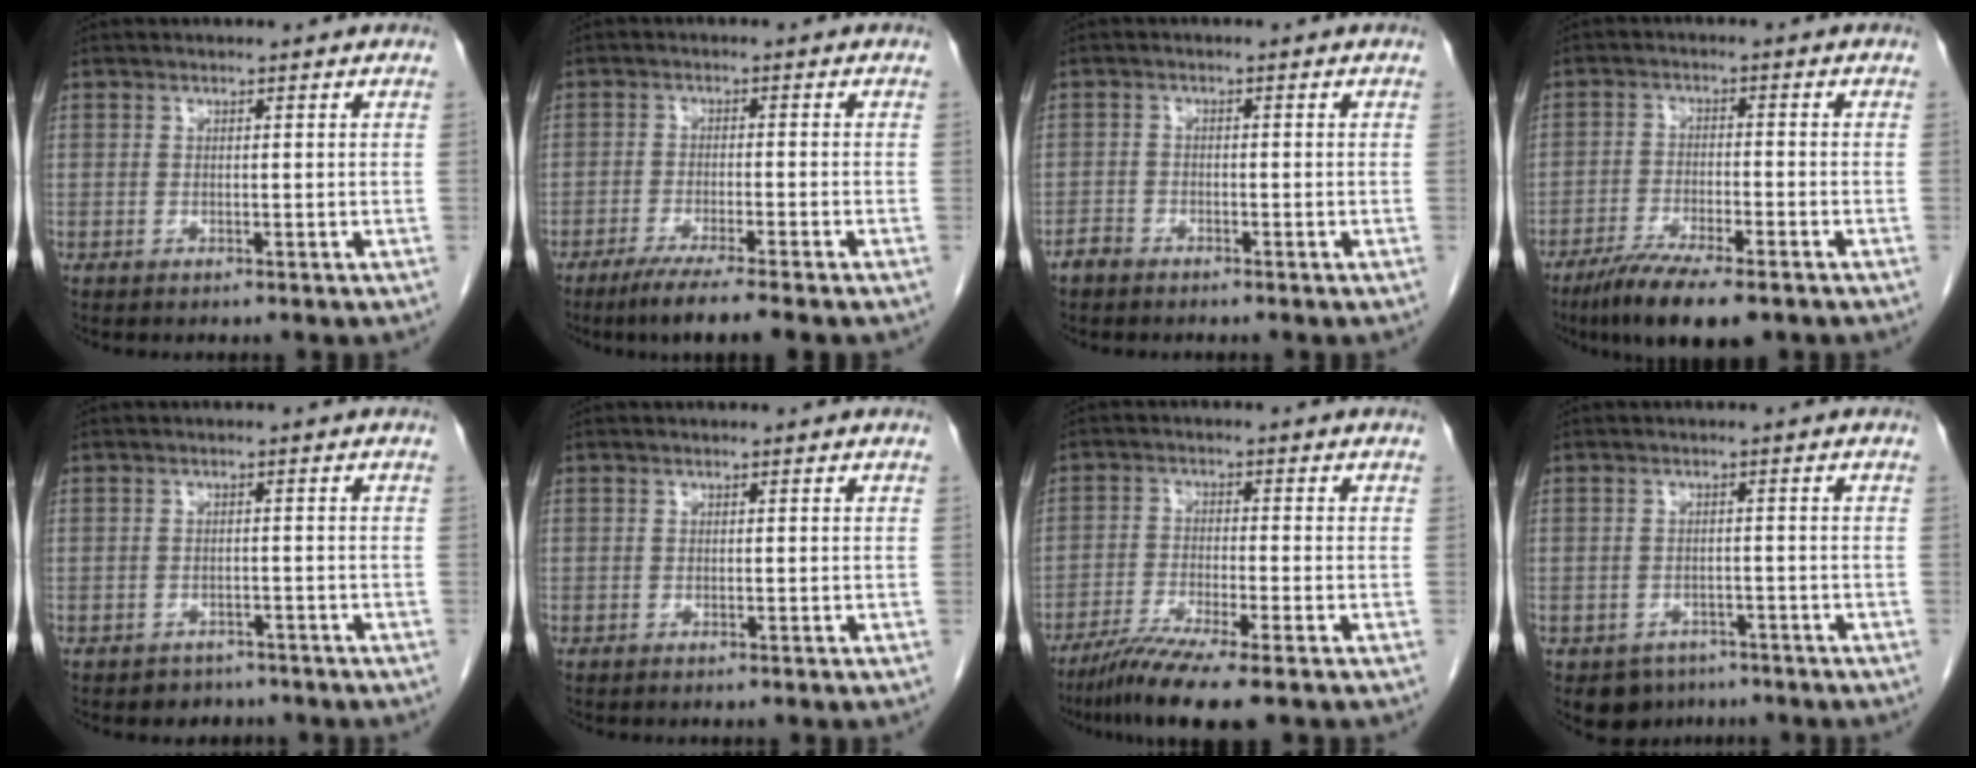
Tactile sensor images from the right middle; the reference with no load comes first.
{"total": 6.8, "force": [-5.2, -0.7, 4.4], "torque": [-0.068, -0.018, -0.087]}
{"total": 1.7, "force": [-1.5, 0.7, 0.3], "torque": [-0.010, 0.002, -0.028]}
{"total": 9.8, "force": [-7.1, 1.7, 6.6], "torque": [-0.111, -0.022, -0.115]}
{"total": 3.0, "force": [-2.4, 1.8, -0.1], "torque": [-0.011, 0.006, -0.034]}
{"total": 0.0}
{"total": 8.0, "force": [-6.0, -0.6, 5.3], "torque": [-0.092, -0.027, -0.105]}
{"total": 4.5, "force": [-3.2, 3.1, 0.5], "torque": [-0.005, 0.004, -0.043]}